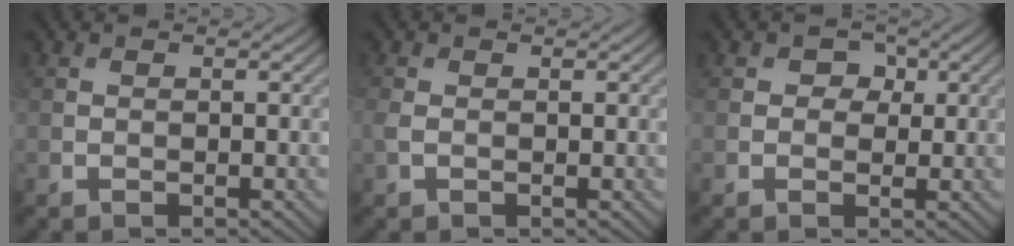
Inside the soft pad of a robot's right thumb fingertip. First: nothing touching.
{"total": 1.1, "force": [-0.1, 0.6, 0.9], "torque": [-0.029, 0.001, -0.003]}
{"total": 2.5, "force": [0.7, 2.1, 1.2], "torque": [-0.013, 0.000, 0.001]}